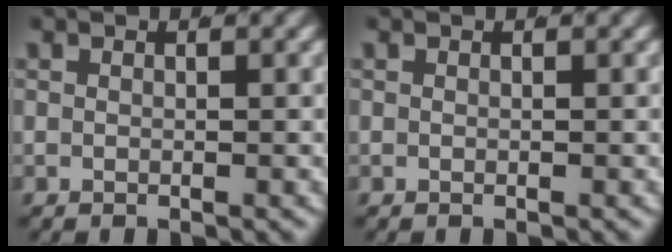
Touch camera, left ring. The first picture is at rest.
{"total": 0.0}